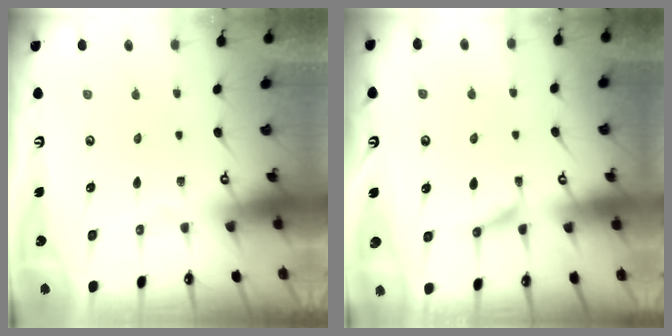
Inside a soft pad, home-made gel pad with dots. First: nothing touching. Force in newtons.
{"total": 1.8, "press": 1.7, "slide": 0.6}